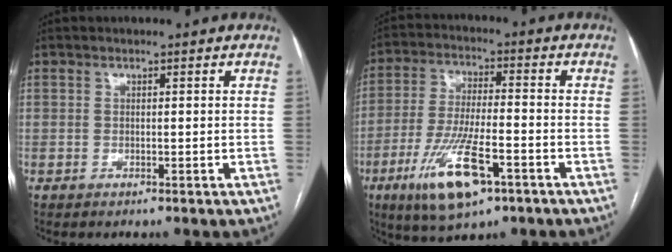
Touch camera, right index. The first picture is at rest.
{"total": 13.1, "force": [-6.4, 3.1, 10.9], "torque": [-0.219, -0.020, -0.108]}